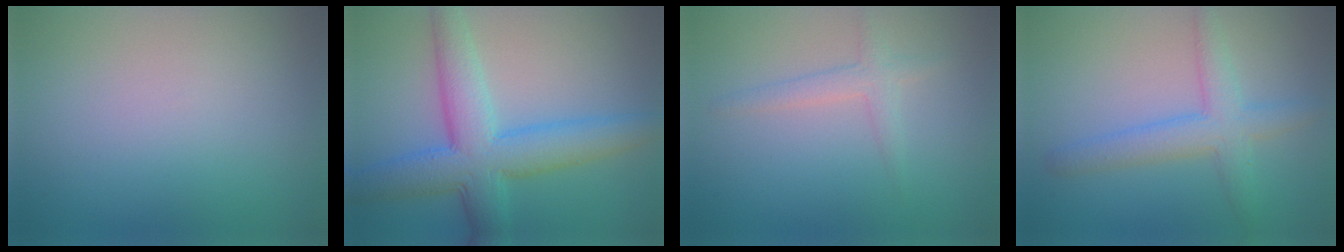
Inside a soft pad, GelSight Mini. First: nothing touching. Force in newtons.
{"total": 7.7, "press": 7.7, "slide": 0.2}
{"total": 1.2, "press": 1.2, "slide": 0.1}
{"total": 4.0, "press": 3.9, "slide": 0.2}